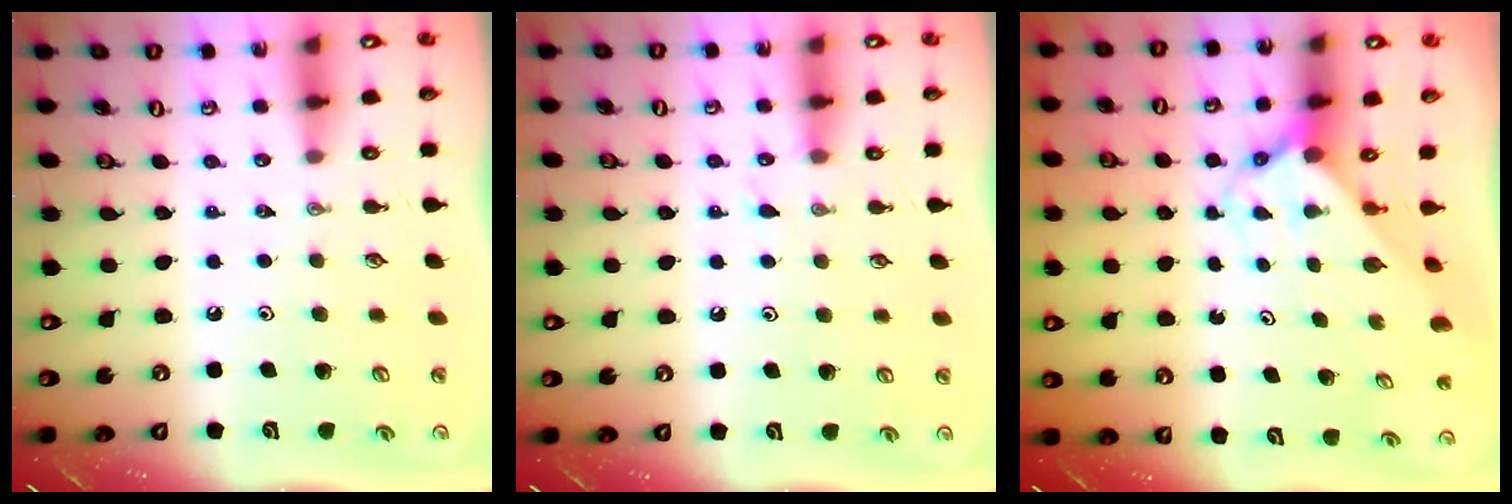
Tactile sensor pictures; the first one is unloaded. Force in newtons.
{"total": 3.7, "press": 3.7, "slide": 0.4}
{"total": 2.9, "press": 2.9, "slide": 0.3}